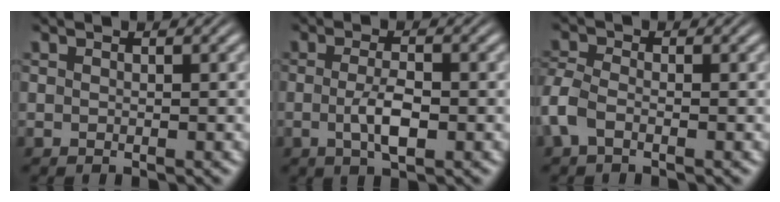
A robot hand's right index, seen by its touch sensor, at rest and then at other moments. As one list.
[{"total": 3.0, "force": [-0.9, 0.7, 2.8], "torque": [-0.051, -0.015, -0.010]}, {"total": 3.3, "force": [-1.2, 2.4, 1.9], "torque": [-0.060, -0.018, -0.019]}]